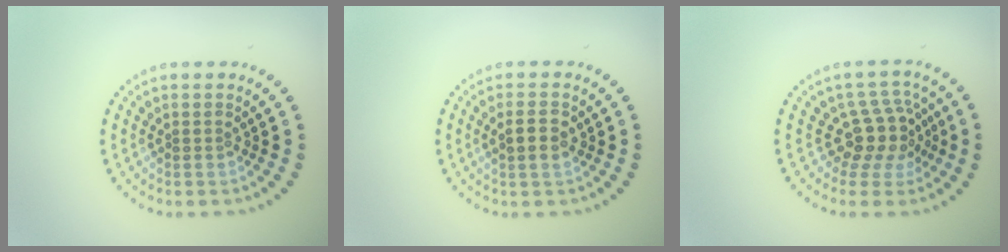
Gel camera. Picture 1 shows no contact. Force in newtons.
{"total": 2.4, "press": 2.4, "slide": 0.5}
{"total": 3.8, "press": 2.8, "slide": 2.5}